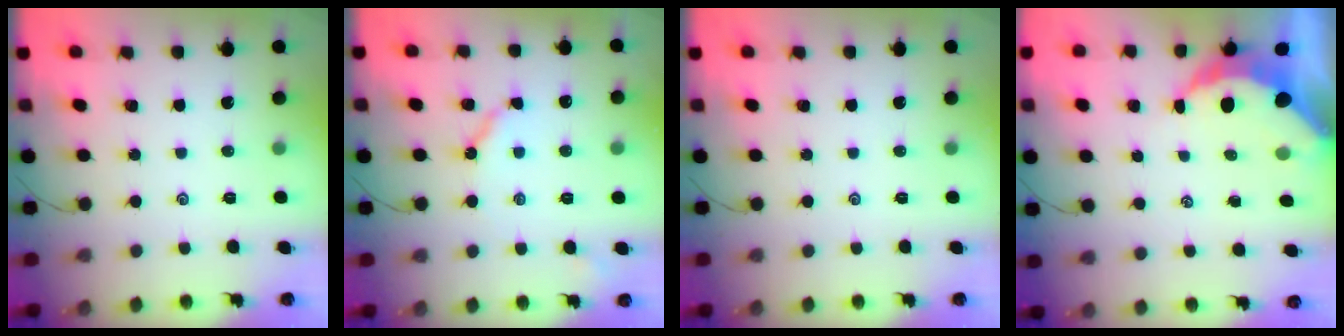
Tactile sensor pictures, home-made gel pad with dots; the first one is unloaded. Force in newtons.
{"total": 5.5, "press": 5.5, "slide": 0.4}
{"total": 0.0}
{"total": 7.9, "press": 7.8, "slide": 1.1}